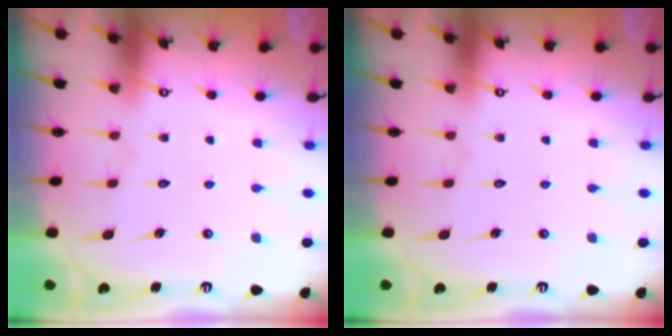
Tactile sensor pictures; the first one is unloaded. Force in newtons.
{"total": 0.0}